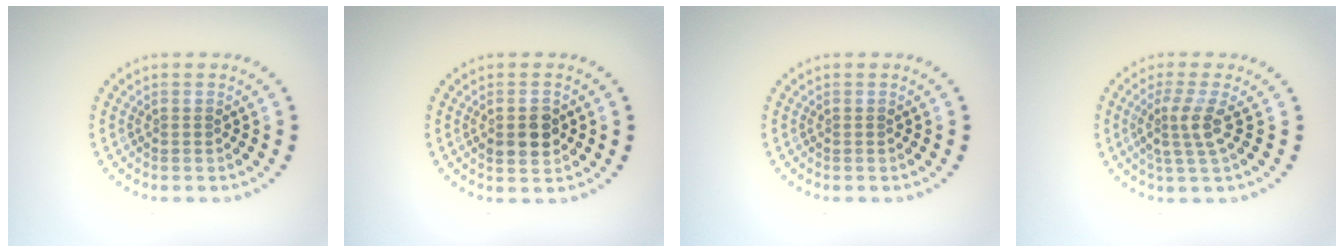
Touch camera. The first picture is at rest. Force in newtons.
{"total": 2.9, "press": 2.9, "slide": 0.3}
{"total": 0.0}
{"total": 2.7, "press": 2.0, "slide": 1.8}